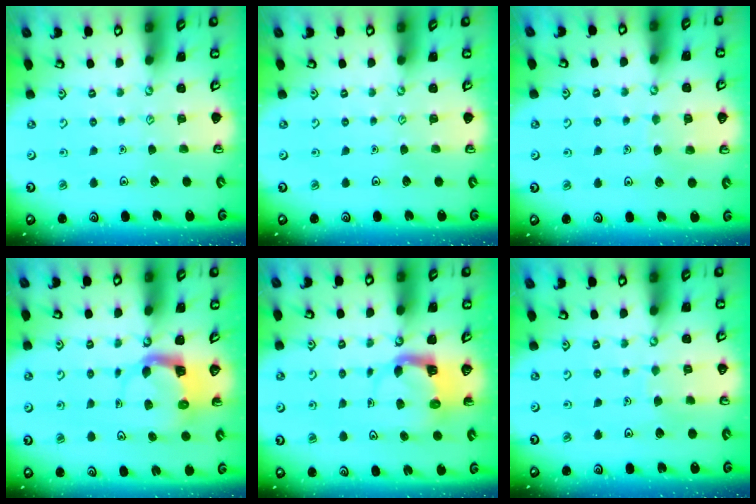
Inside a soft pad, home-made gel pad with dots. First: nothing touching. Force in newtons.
{"total": 0.0}
{"total": 4.7, "press": 4.7, "slide": 0.4}
{"total": 3.6, "press": 3.6, "slide": 0.7}
{"total": 4.2, "press": 4.2, "slide": 0.3}
{"total": 4.4, "press": 4.4, "slide": 0.4}